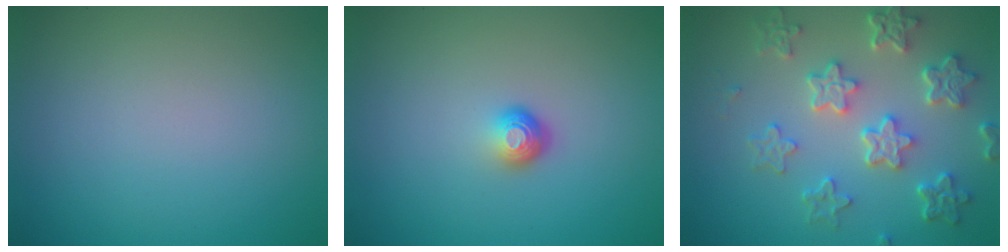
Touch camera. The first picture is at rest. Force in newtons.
{"total": 1.7, "press": 1.1, "slide": 1.3}
{"total": 6.0, "press": 4.7, "slide": 3.7}